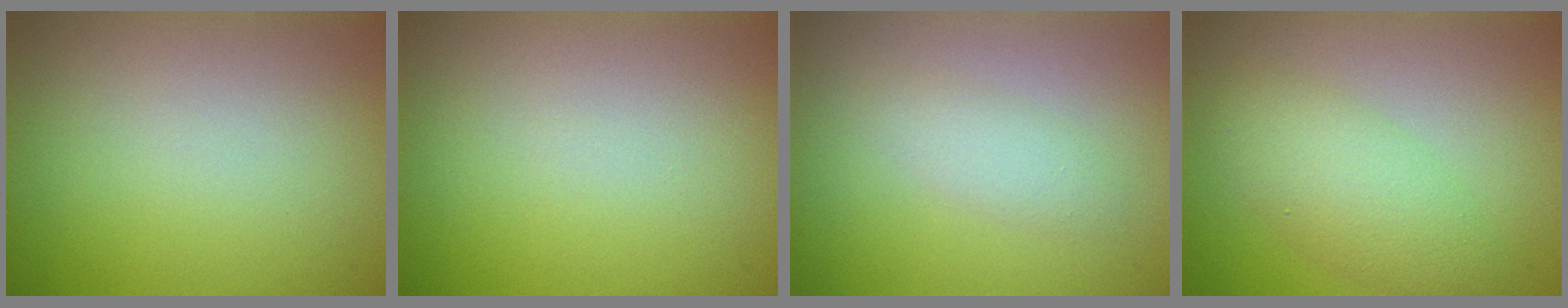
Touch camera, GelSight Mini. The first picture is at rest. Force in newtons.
{"total": 0.0}
{"total": 1.9, "press": 1.9, "slide": 0.1}
{"total": 4.2, "press": 4.2, "slide": 0.1}